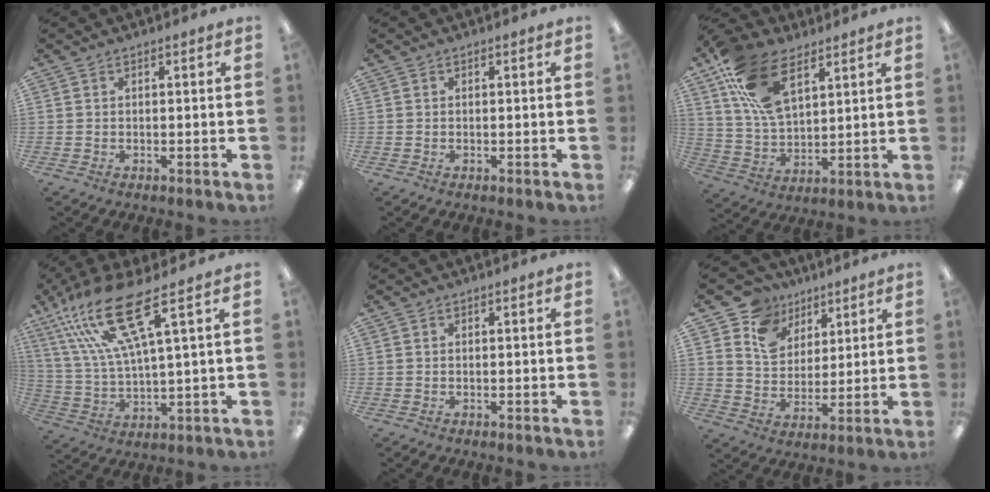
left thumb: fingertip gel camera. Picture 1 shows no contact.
{"total": 0.0}
{"total": 17.0, "force": [8.8, 9.2, 11.2], "torque": [-0.229, -0.017, 0.166]}
{"total": 17.3, "force": [9.8, 3.7, 13.8], "torque": [-0.292, -0.032, 0.160]}
{"total": 0.0}
{"total": 11.3, "force": [7.2, 8.3, 2.7], "torque": [-0.065, -0.048, 0.140]}